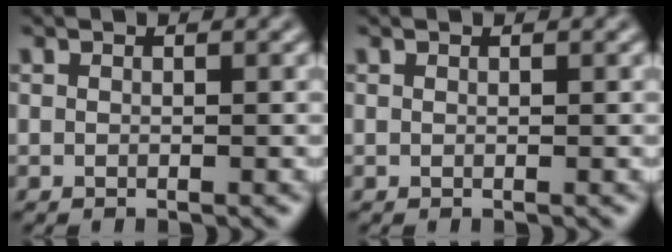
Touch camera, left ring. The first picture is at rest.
{"total": 0.0}